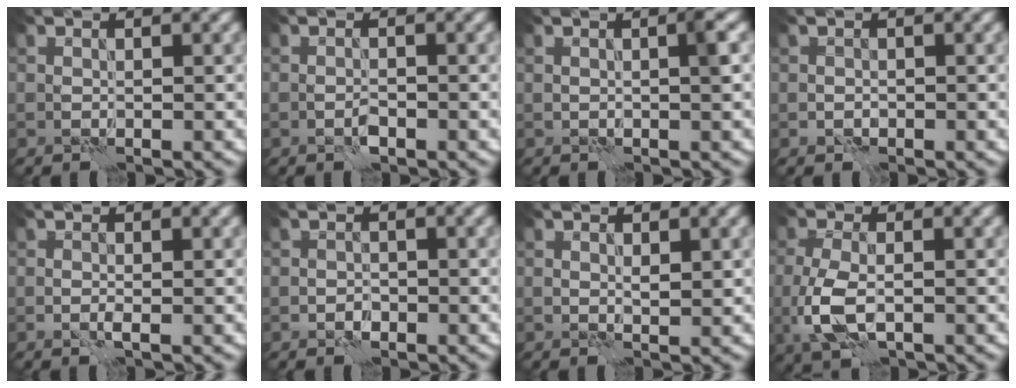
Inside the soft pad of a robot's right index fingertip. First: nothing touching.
{"total": 1.1, "force": [-0.7, 0.4, 0.8], "torque": [-0.017, 0.002, -0.014]}
{"total": 1.3, "force": [0.3, -0.1, 1.3], "torque": [-0.021, 0.002, 0.003]}
{"total": 0.9, "force": [-0.3, 0.8, 0.2], "torque": [-0.002, -0.004, -0.007]}
{"total": 0.9, "force": [-0.3, 0.3, 0.8], "torque": [-0.021, -0.002, -0.007]}
{"total": 1.1, "force": [-0.6, 0.8, 0.6], "torque": [-0.008, 0.002, -0.013]}
{"total": 0.7, "force": [0.3, 0.1, 0.6], "torque": [-0.012, -0.002, 0.006]}
{"total": 4.9, "force": [-0.8, 2.7, 4.0], "torque": [-0.100, -0.011, -0.014]}